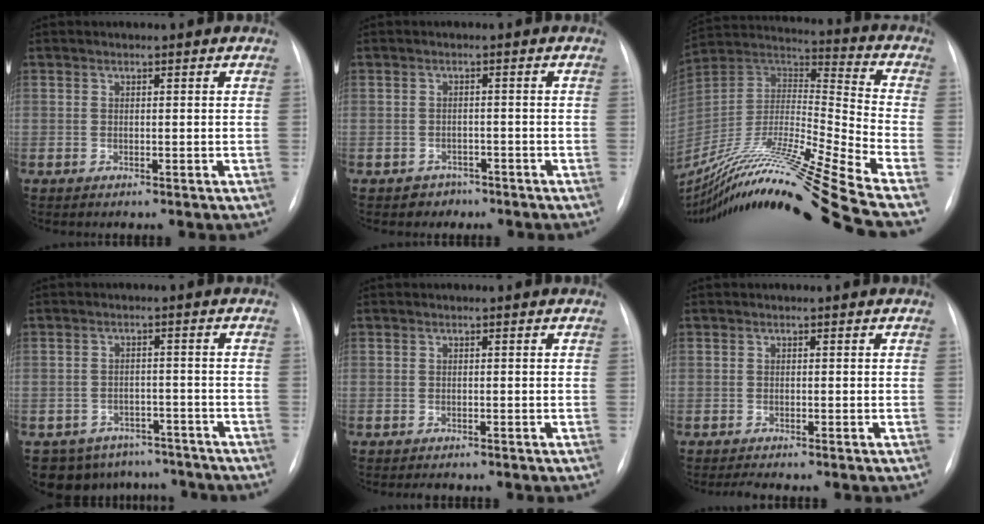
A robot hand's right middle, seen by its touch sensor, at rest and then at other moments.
{"total": 2.3, "force": [-1.5, 1.7, -0.3], "torque": [0.000, 0.009, -0.022]}
{"total": 27.9, "force": [-22.1, -2.8, 16.8], "torque": [-0.297, -0.032, -0.394]}
{"total": 10.1, "force": [-8.3, 5.7, 1.1], "torque": [-0.012, 0.019, -0.098]}
{"total": 1.0, "force": [-0.9, 0.3, 0.3], "torque": [-0.006, -0.003, -0.011]}
{"total": 1.0, "force": [-0.9, -0.2, 0.4], "torque": [-0.014, -0.005, -0.016]}